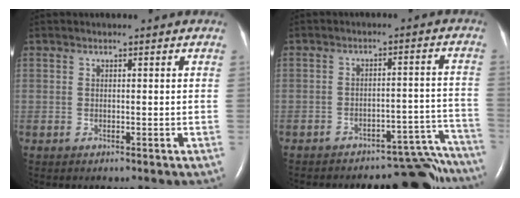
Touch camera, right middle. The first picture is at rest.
{"total": 13.2, "force": [-12.8, 2.8, 1.6], "torque": [0.014, 0.047, -0.158]}